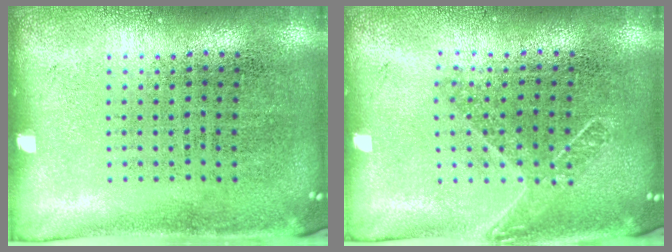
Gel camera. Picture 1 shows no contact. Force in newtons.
{"total": 1.5, "press": 1.2, "slide": 0.9}